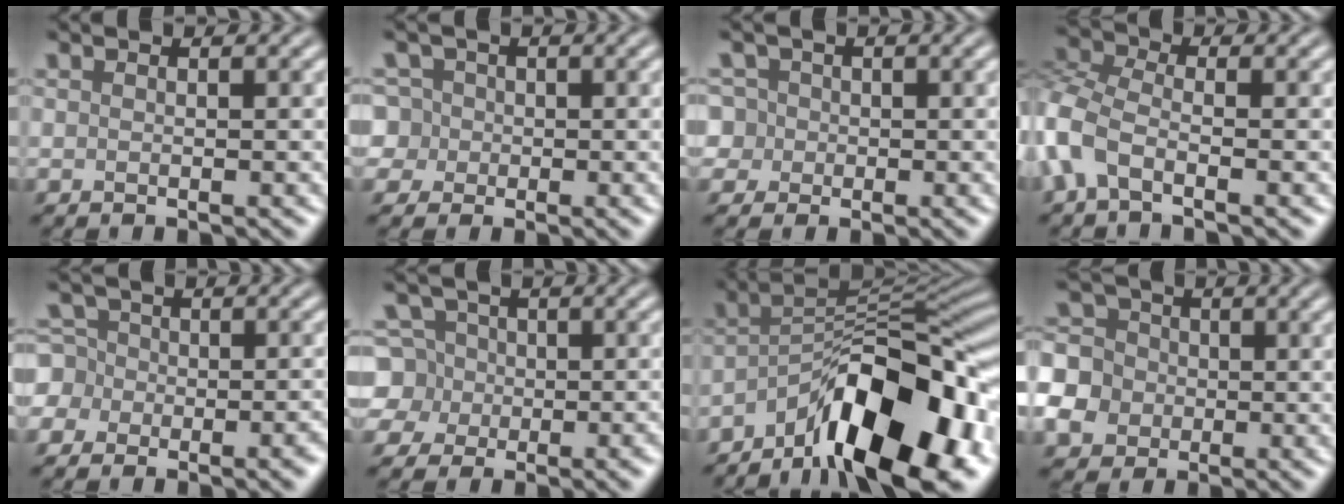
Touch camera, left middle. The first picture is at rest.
{"total": 4.4, "force": [0.6, 4.2, 1.0], "torque": [-0.013, 0.039, -0.015]}
{"total": 3.5, "force": [0.6, 3.4, 0.6], "torque": [0.002, 0.030, -0.011]}
{"total": 4.4, "force": [-2.2, 2.3, 3.1], "torque": [-0.086, 0.000, -0.060]}
{"total": 6.5, "force": [-3.1, 5.4, 2.0], "torque": [-0.008, 0.011, -0.076]}
{"total": 6.7, "force": [-1.3, 6.3, 2.0], "torque": [-0.032, 0.024, -0.054]}
{"total": 13.2, "force": [-7.6, 4.3, 9.9], "torque": [-0.135, 0.009, -0.129]}
{"total": 7.0, "force": [-2.5, 6.2, 1.9], "torque": [-0.050, -0.005, -0.068]}